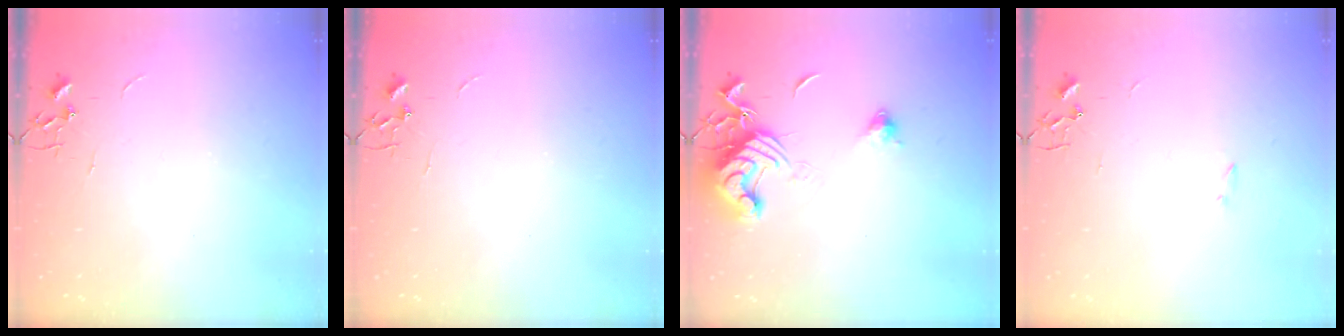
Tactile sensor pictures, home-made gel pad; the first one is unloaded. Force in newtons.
{"total": 0.0}
{"total": 12.6, "press": 12.5, "slide": 1.6}
{"total": 1.3, "press": 1.3, "slide": 0.3}